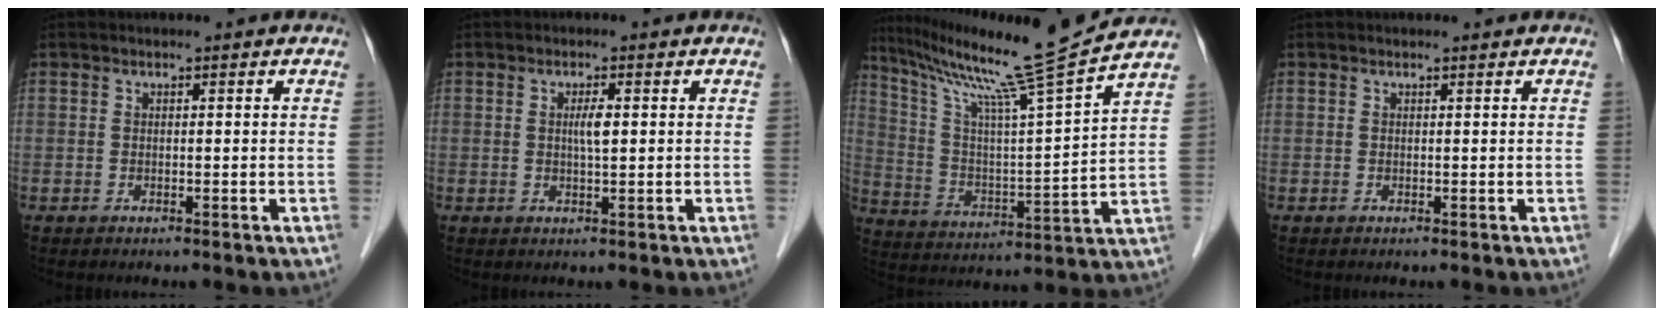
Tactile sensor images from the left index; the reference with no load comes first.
{"total": 2.1, "force": [0.0, 0.2, 2.1], "torque": [-0.036, -0.003, -0.002]}
{"total": 18.5, "force": [15.5, -2.8, 9.7], "torque": [-0.171, -0.035, 0.241]}
{"total": 0.0}